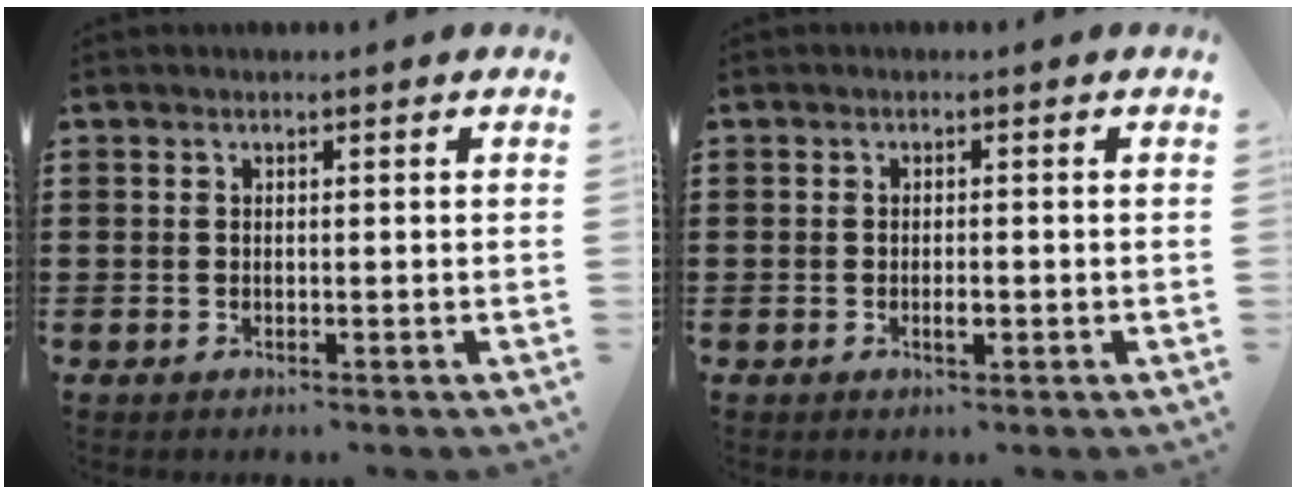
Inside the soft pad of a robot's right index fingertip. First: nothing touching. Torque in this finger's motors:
{"motor_torque": [-0.01, 0.04, 0.06, 0.02]}